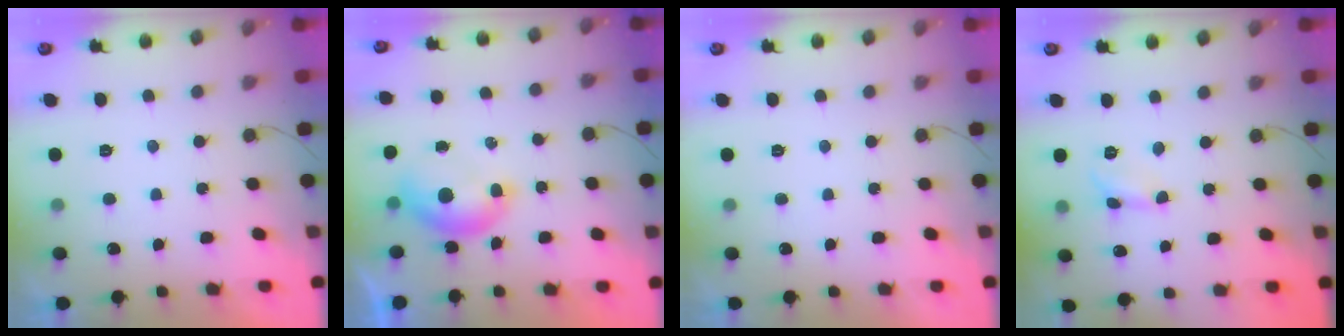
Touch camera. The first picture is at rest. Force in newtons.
{"total": 6.4, "press": 6.4, "slide": 0.9}
{"total": 0.0}
{"total": 2.5, "press": 2.5, "slide": 0.3}